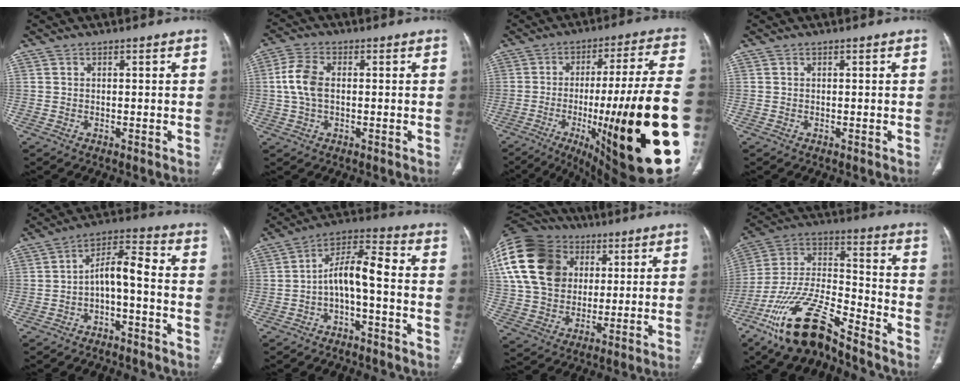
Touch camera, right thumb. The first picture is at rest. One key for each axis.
{"total": 6.9, "fx": 0.3, "fy": 4.2, "fz": 5.5, "tx": -0.122, "ty": 0.016, "tz": 0.003}
{"total": 32.9, "fx": -8.3, "fy": 5.3, "fz": 31.4, "tx": -0.409, "ty": -0.002, "tz": -0.121}
{"total": 0.0}
{"total": 7.7, "fx": -2.8, "fy": 2.9, "fz": 6.6, "tx": -0.112, "ty": 0.060, "tz": -0.052}
{"total": 8.9, "fx": -2.3, "fy": 3.2, "fz": 8.0, "tx": -0.143, "ty": 0.061, "tz": -0.047}
{"total": 26.4, "fx": 7.5, "fy": 20.3, "fz": 15.2, "tx": -0.331, "ty": 0.046, "tz": 0.144}
{"total": 19.1, "fx": -13.5, "fy": 5.7, "fz": 12.2, "tx": -0.242, "ty": 0.071, "tz": -0.250}